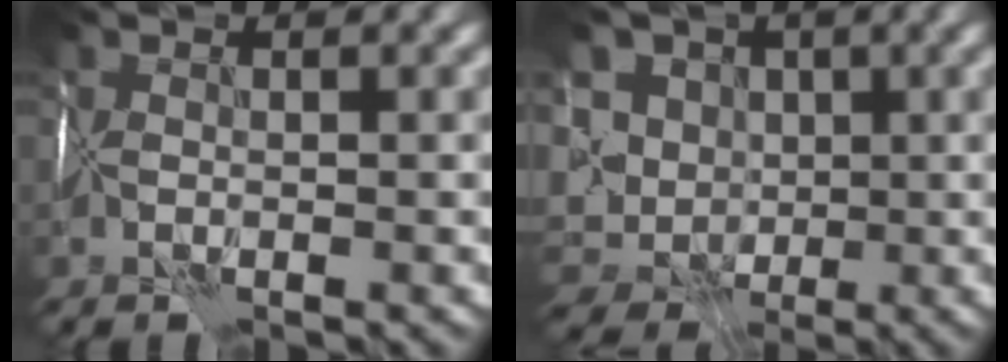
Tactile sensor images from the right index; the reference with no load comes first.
{"total": 11.0, "force": [2.7, 9.0, 5.6], "torque": [-0.107, 0.013, 0.034]}